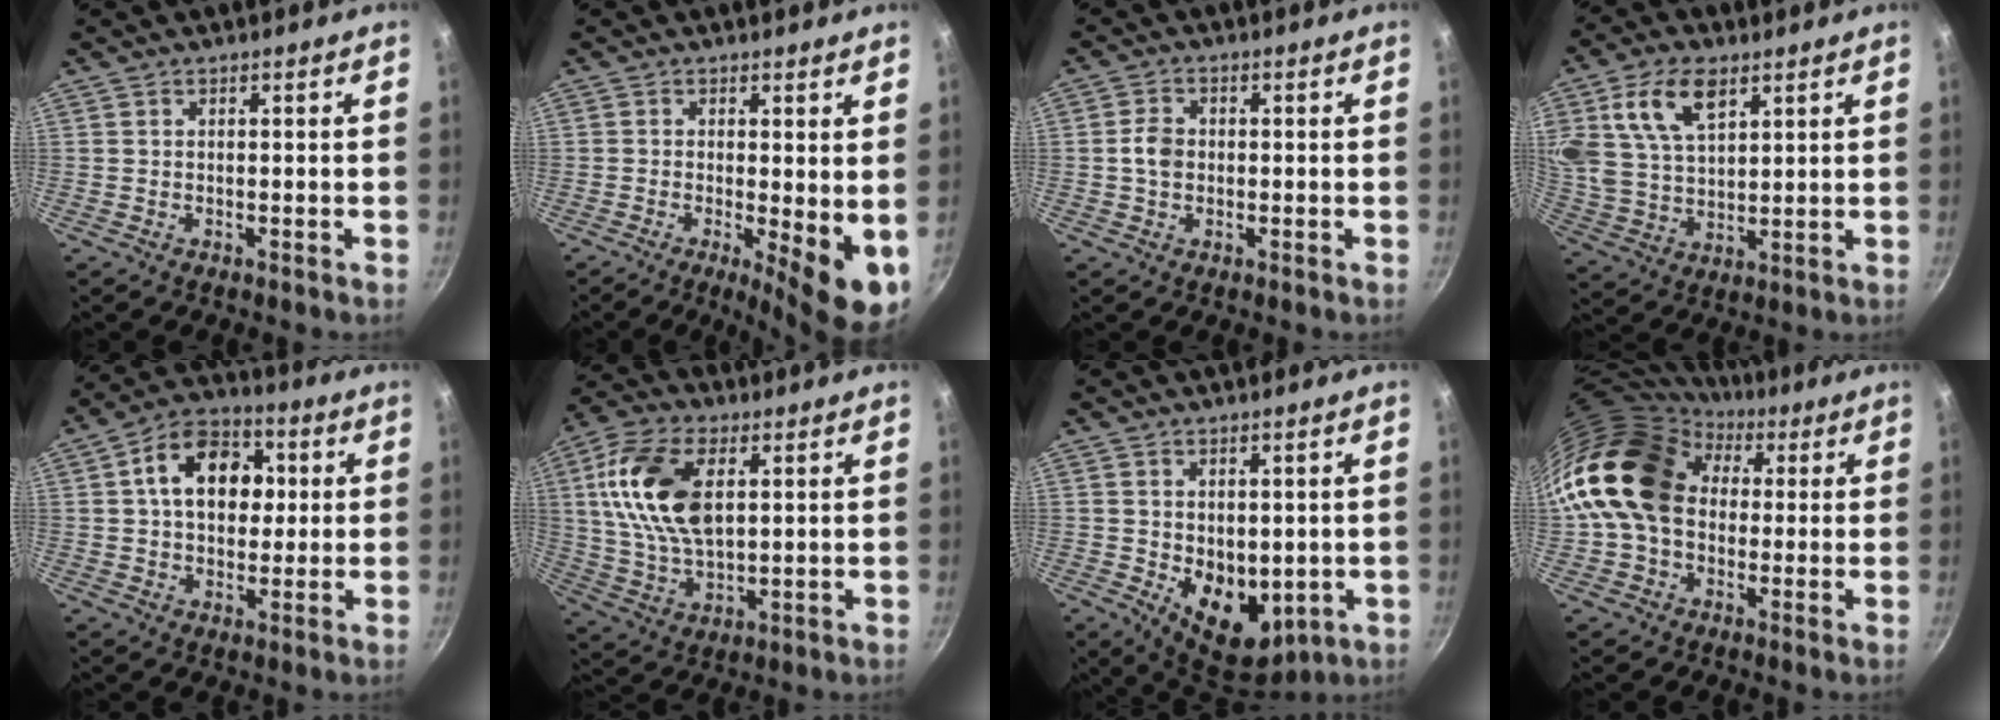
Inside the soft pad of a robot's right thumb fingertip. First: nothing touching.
{"total": 9.2, "force": [-1.2, 2.7, 8.7], "torque": [-0.107, -0.012, -0.010]}
{"total": 3.8, "force": [-0.2, 2.9, 2.4], "torque": [-0.039, 0.011, -0.009]}
{"total": 13.3, "force": [5.9, 7.7, 9.0], "torque": [-0.157, -0.016, 0.119]}
{"total": 14.3, "force": [2.7, 10.2, 9.6], "torque": [-0.112, 0.018, 0.027]}
{"total": 16.9, "force": [4.1, 9.7, 13.2], "torque": [-0.243, -0.005, 0.077]}
{"total": 10.7, "force": [-0.8, 7.4, 7.7], "torque": [-0.089, -0.029, 0.007]}
{"total": 18.7, "force": [2.6, 14.2, 11.8], "torque": [-0.193, 0.040, 0.035]}